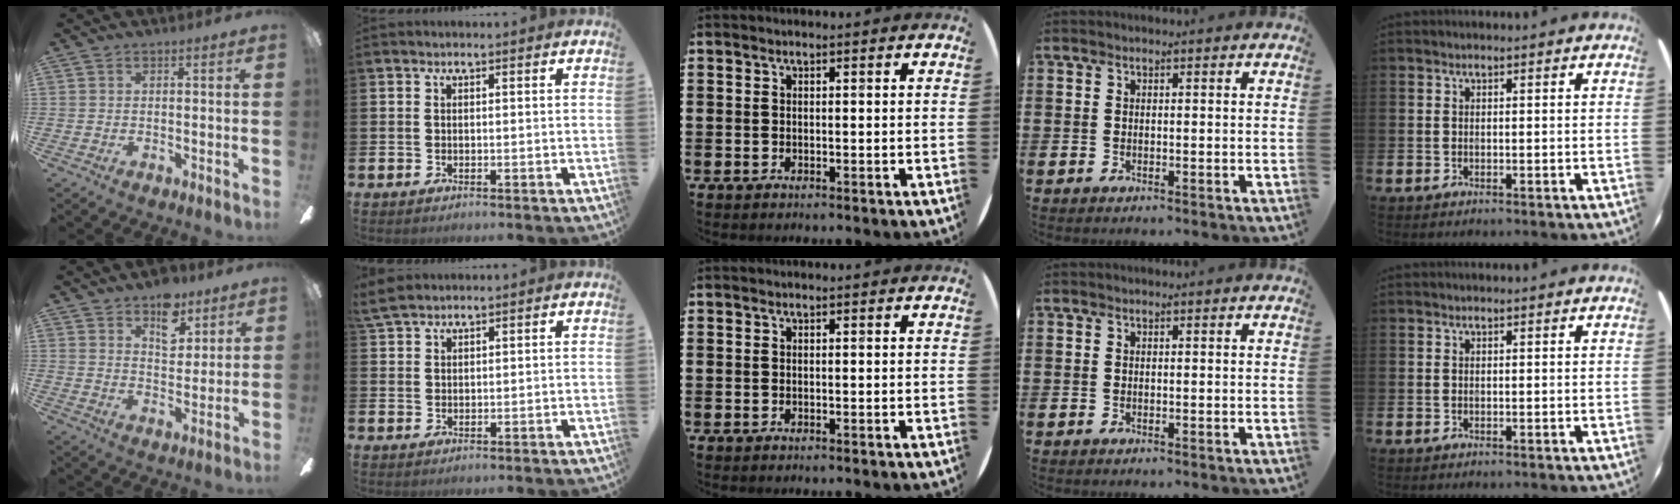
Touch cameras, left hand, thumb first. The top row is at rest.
{"thumb": {"total": 9.5, "force": [6.1, 5.4, 4.8], "torque": [-0.047, -0.029, 0.105]}, "index": {"total": 3.2, "force": [2.9, 0.9, 1.1], "torque": [-0.025, -0.005, 0.054]}}